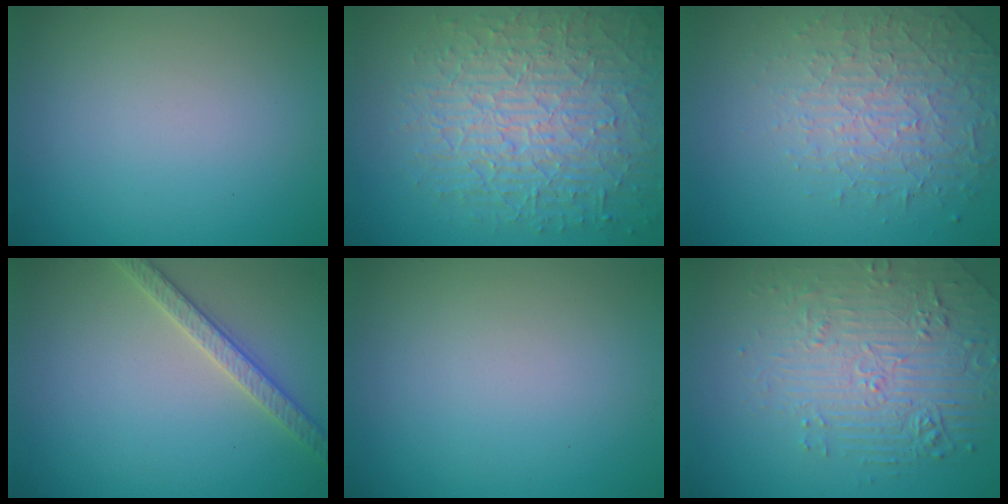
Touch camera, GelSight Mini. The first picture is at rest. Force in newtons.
{"total": 8.8, "press": 6.2, "slide": 6.3}
{"total": 4.5, "press": 3.2, "slide": 3.1}
{"total": 2.6, "press": 2.5, "slide": 0.5}
{"total": 0.0}
{"total": 4.4, "press": 4.1, "slide": 1.7}